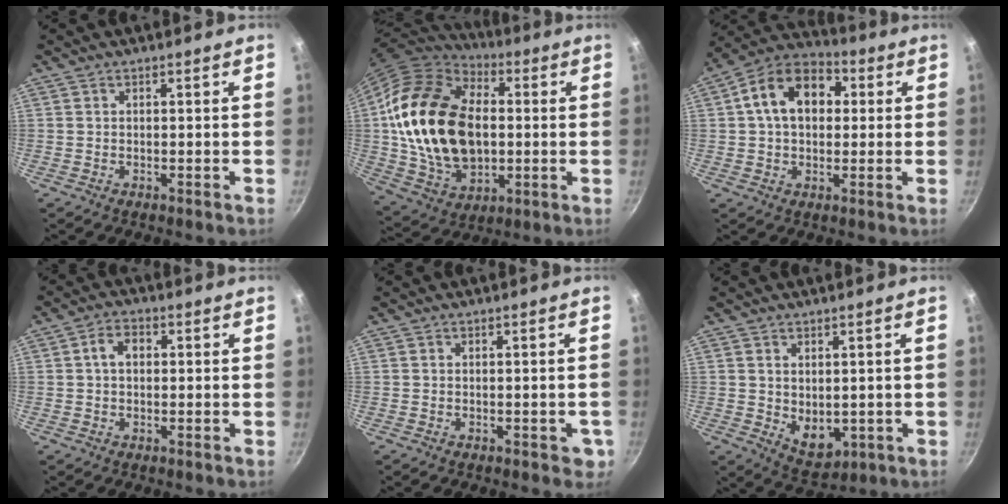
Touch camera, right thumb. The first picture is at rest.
{"total": 26.6, "force": [1.5, 17.6, 19.8], "torque": [-0.345, 0.012, 0.032]}
{"total": 14.2, "force": [2.7, 10.0, 9.7], "torque": [-0.128, 0.026, 0.024]}
{"total": 4.2, "force": [0.6, 3.0, 2.9], "torque": [-0.037, 0.012, 0.004]}
{"total": 2.8, "force": [-0.7, 1.9, 2.0], "torque": [-0.006, 0.006, -0.007]}
{"total": 6.4, "force": [0.4, 4.5, 4.6], "torque": [-0.055, -0.019, 0.023]}